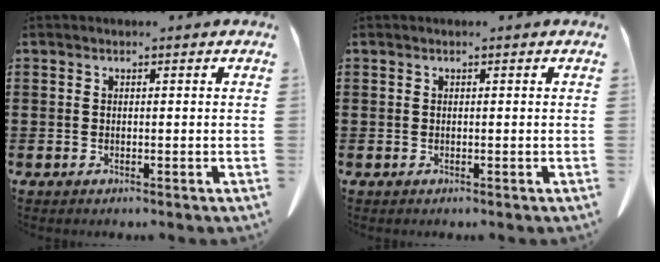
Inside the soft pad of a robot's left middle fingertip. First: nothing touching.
{"total": 0.0}